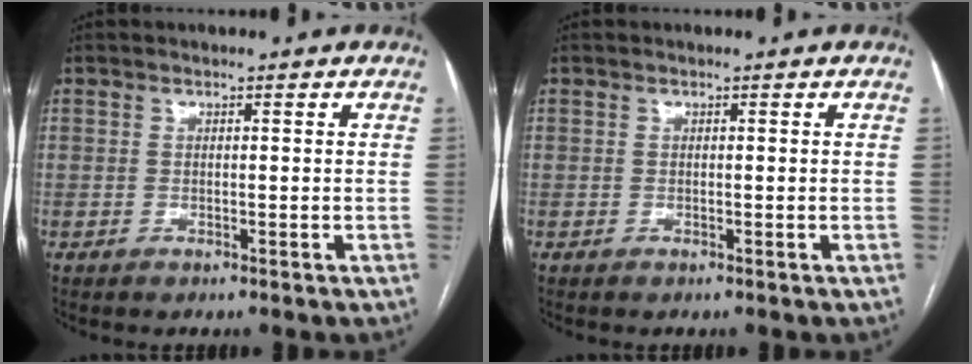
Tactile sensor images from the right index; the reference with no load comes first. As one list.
[{"total": 0.0}]